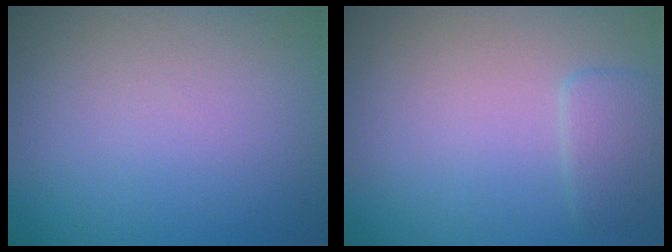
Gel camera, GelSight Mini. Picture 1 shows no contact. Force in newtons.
{"total": 1.9, "press": 1.9, "slide": 0.1}